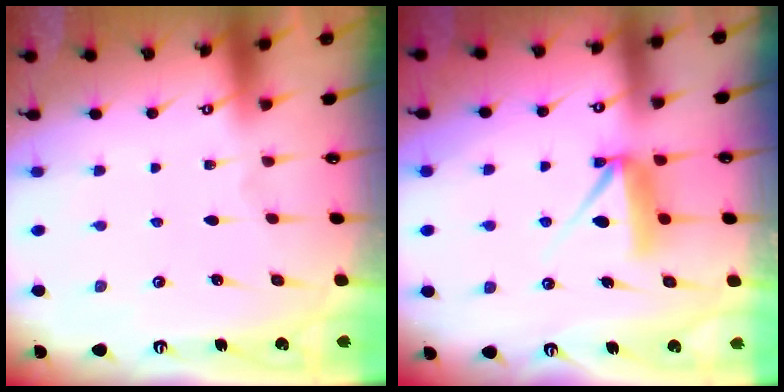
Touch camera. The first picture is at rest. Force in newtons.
{"total": 8.1, "press": 8.1, "slide": 0.1}